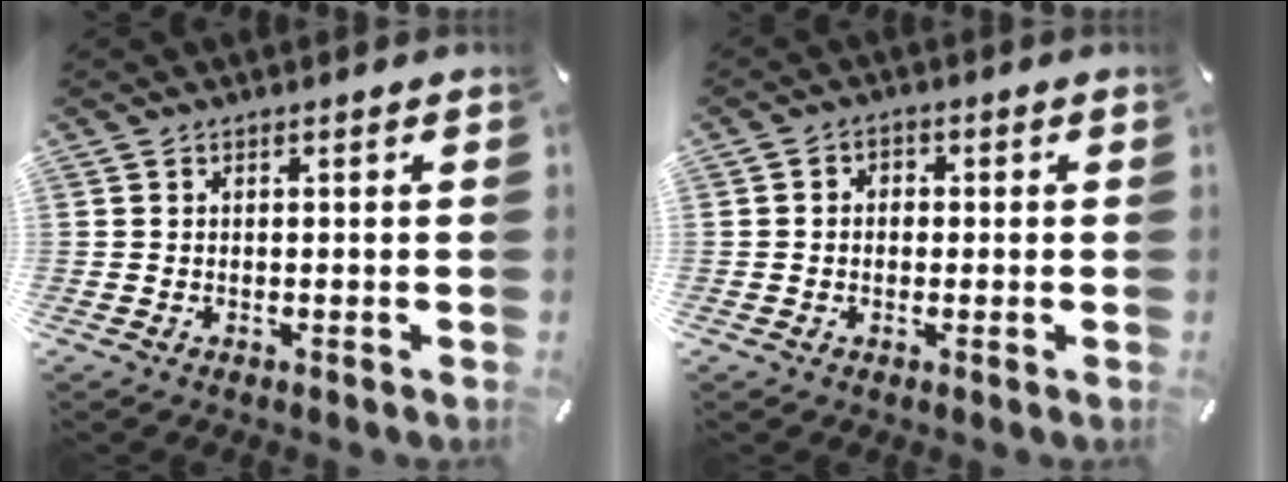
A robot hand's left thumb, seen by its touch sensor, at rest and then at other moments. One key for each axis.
{"total": 2.3, "fx": -1.0, "fy": 1.9, "fz": 0.9, "tx": -0.017, "ty": 0.011, "tz": -0.021}